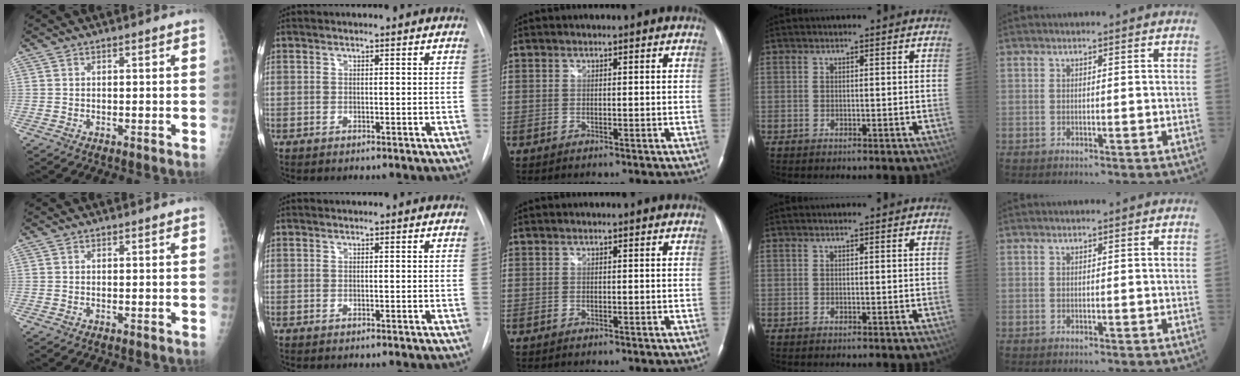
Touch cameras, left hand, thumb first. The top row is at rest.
{}